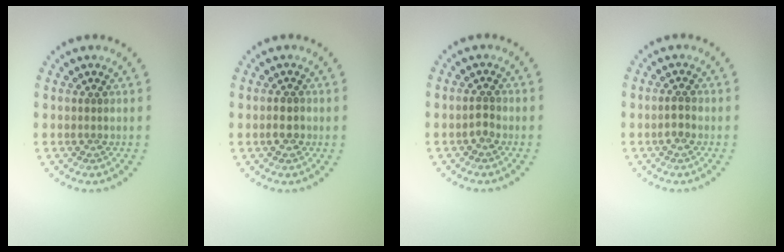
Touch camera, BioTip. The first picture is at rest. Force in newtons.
{"total": 1.4, "press": 1.4, "slide": 0.3}
{"total": 1.1, "press": 1.0, "slide": 0.5}
{"total": 1.1, "press": 1.1, "slide": 0.3}